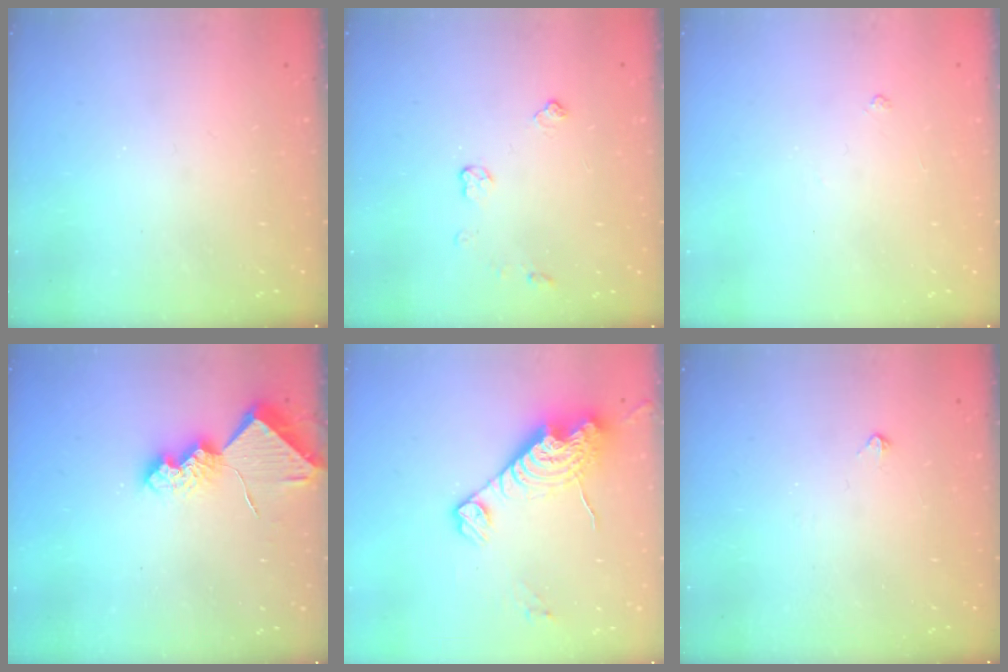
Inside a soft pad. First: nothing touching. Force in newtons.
{"total": 4.5, "press": 4.4, "slide": 0.7}
{"total": 2.9, "press": 2.8, "slide": 0.6}
{"total": 10.0, "press": 9.9, "slide": 1.1}
{"total": 13.3, "press": 13.2, "slide": 1.1}
{"total": 2.5, "press": 2.4, "slide": 0.4}